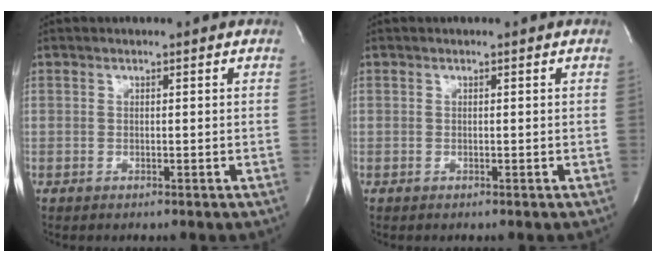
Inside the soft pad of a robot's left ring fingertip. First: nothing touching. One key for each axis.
{"total": 0.0}